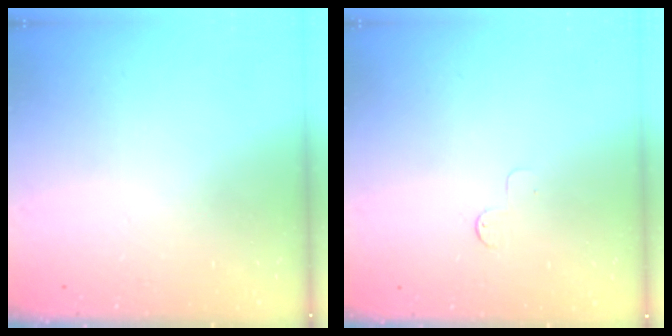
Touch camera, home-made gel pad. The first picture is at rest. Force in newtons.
{"total": 2.7, "press": 2.7, "slide": 0.2}